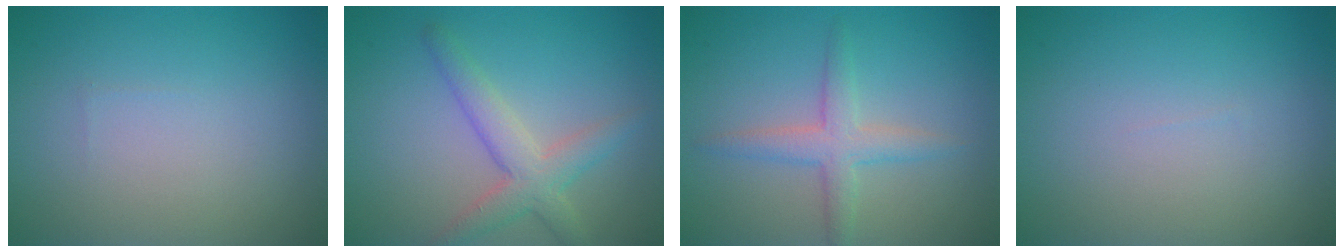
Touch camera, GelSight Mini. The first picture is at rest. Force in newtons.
{"total": 3.7, "press": 3.7, "slide": 0.1}
{"total": 2.9, "press": 2.9, "slide": 0.1}
{"total": 0.0}